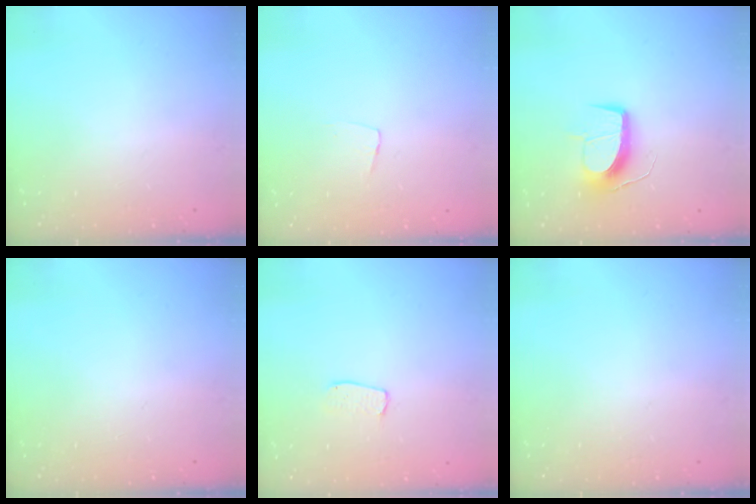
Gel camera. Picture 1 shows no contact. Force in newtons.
{"total": 3.3, "press": 3.3, "slide": 0.2}
{"total": 11.3, "press": 11.3, "slide": 0.7}
{"total": 0.0}
{"total": 4.5, "press": 4.5, "slide": 0.2}
{"total": 0.0}